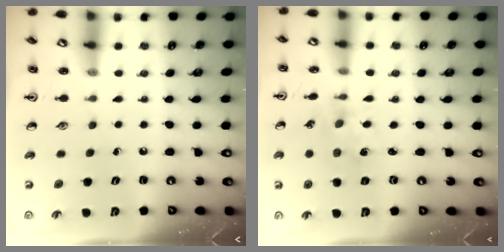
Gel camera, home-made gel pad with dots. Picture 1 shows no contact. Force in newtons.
{"total": 1.6, "press": 1.5, "slide": 0.1}